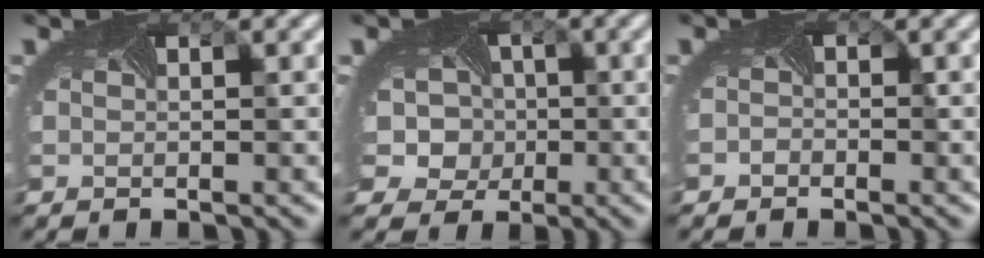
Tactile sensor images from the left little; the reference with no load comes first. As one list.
[{"total": 8.5, "force": [-0.2, 7.6, 4.0], "torque": [-0.065, 0.007, -0.041]}, {"total": 0.8, "force": [-0.6, 0.5, -0.1], "torque": [0.000, -0.007, -0.012]}]